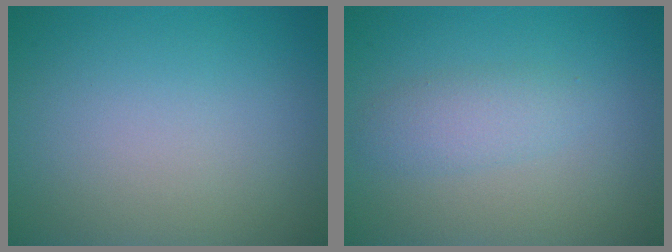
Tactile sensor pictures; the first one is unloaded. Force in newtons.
{"total": 2.1, "press": 2.1, "slide": 0.1}